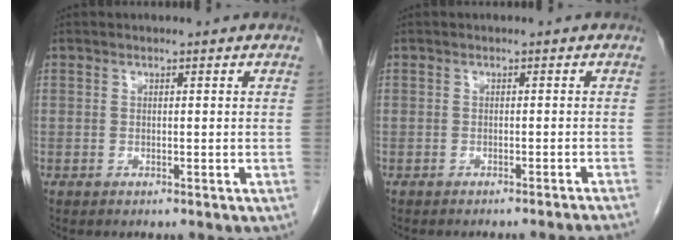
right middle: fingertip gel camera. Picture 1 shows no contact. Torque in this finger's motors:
{"motor_torque": [0.07, -0.06, 0.00, 0.00]}